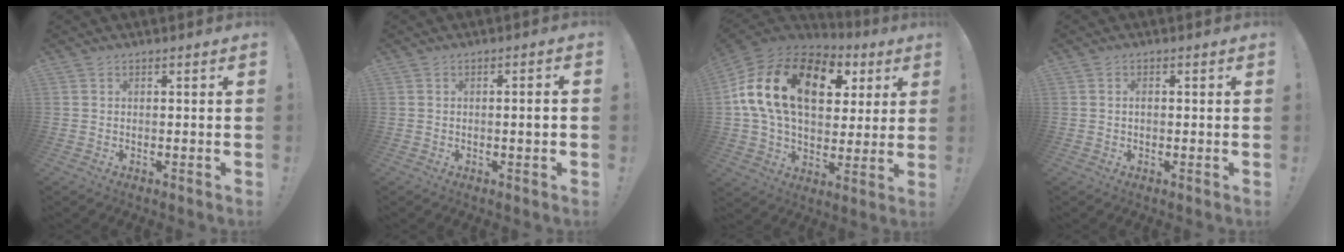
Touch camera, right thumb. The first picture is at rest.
{"total": 2.8, "force": [-0.4, 0.0, 2.7], "torque": [-0.039, -0.001, -0.010]}
{"total": 22.5, "force": [6.9, 14.1, 16.2], "torque": [-0.288, -0.015, 0.120]}
{"total": 1.0, "force": [-0.3, 0.7, 0.6], "torque": [-0.019, 0.007, -0.004]}